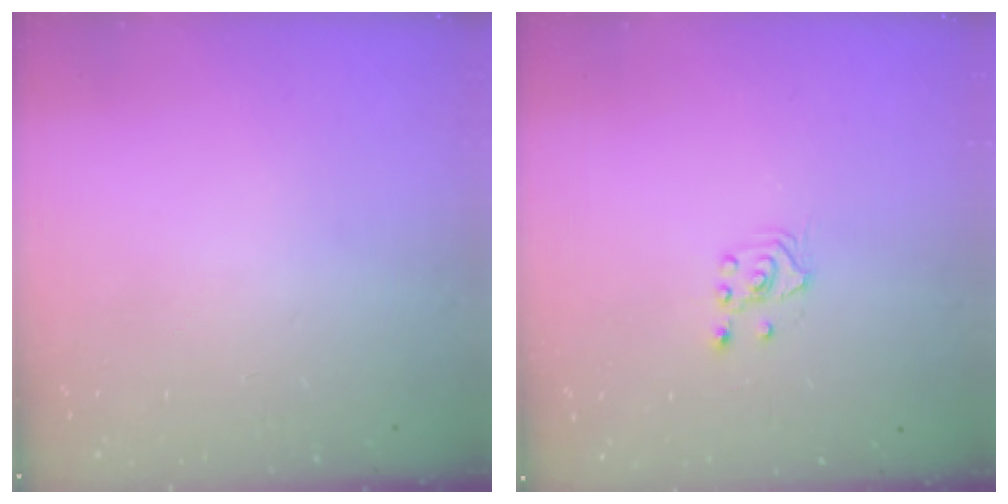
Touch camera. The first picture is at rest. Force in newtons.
{"total": 2.6, "press": 2.4, "slide": 0.8}